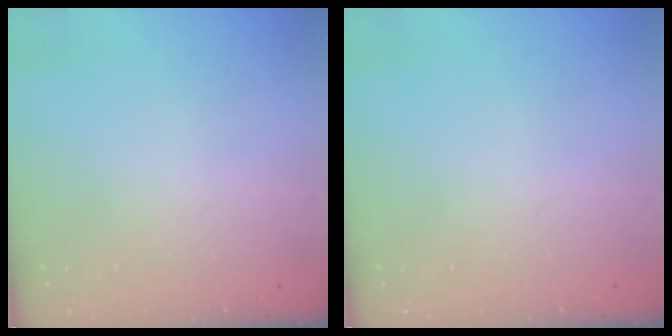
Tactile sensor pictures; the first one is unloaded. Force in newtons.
{"total": 0.0}